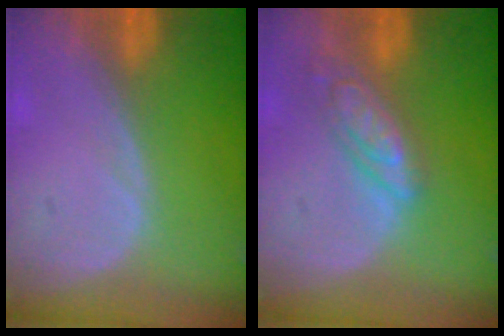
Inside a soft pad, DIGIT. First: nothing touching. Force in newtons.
{"total": 6.1, "press": 5.3, "slide": 2.9}